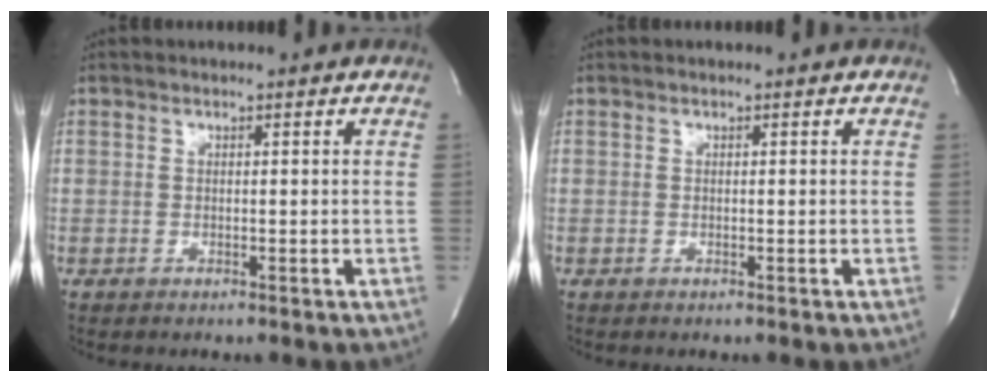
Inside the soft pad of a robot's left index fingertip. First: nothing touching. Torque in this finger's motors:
{"motor_torque": [0.02, 0.00, 0.00, 0.00]}